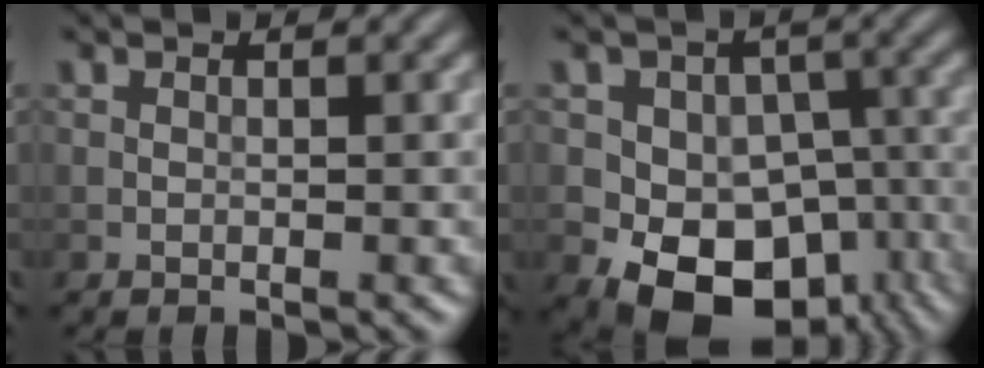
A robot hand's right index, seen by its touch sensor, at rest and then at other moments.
{"total": 10.8, "force": [-4.4, 8.0, 5.8], "torque": [-0.059, -0.007, -0.077]}